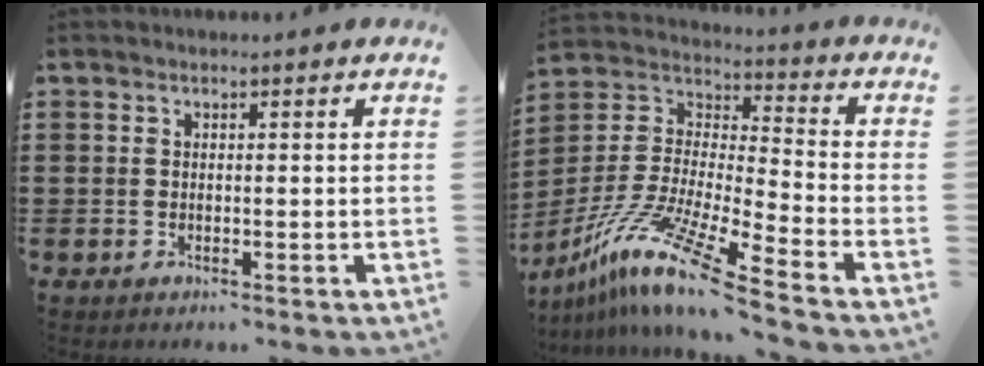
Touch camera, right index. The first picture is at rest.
{"total": 13.7, "force": [-10.9, -0.2, 8.4], "torque": [-0.173, 0.004, -0.213]}